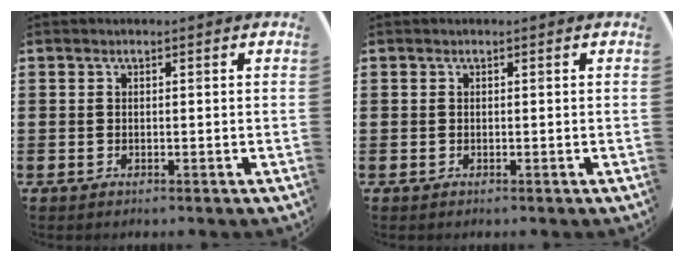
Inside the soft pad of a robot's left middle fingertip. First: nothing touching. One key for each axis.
{"total": 0.0}